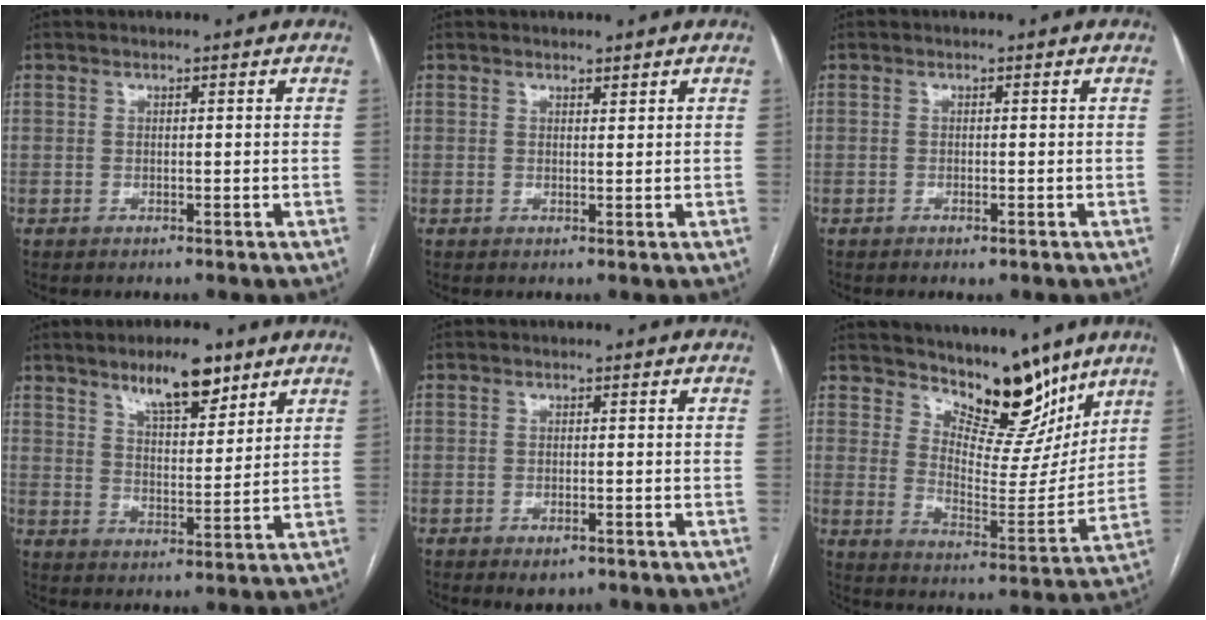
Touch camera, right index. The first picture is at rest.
{"total": 1.0, "force": [0.9, 0.1, 0.3], "torque": [-0.008, -0.003, 0.015]}
{"total": 0.0}
{"total": 9.2, "force": [6.5, 2.6, 6.0], "torque": [-0.099, -0.003, 0.111]}
{"total": 2.2, "force": [-1.3, 1.2, 1.3], "torque": [-0.015, -0.001, -0.009]}
{"total": 13.0, "force": [10.6, 4.9, 5.9], "torque": [-0.081, -0.021, 0.167]}